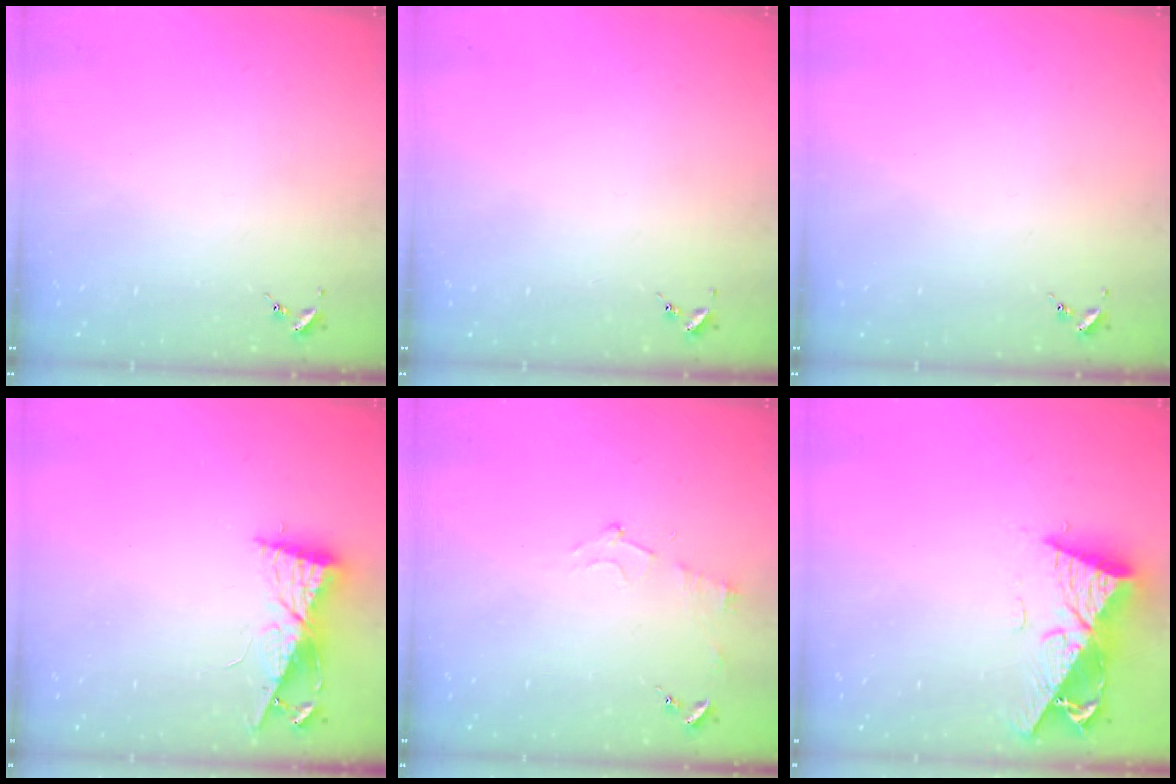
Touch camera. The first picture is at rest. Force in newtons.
{"total": 0.0}
{"total": 0.0}
{"total": 9.0, "press": 9.0, "slide": 0.8}
{"total": 6.8, "press": 6.7, "slide": 0.7}
{"total": 11.7, "press": 11.6, "slide": 1.0}